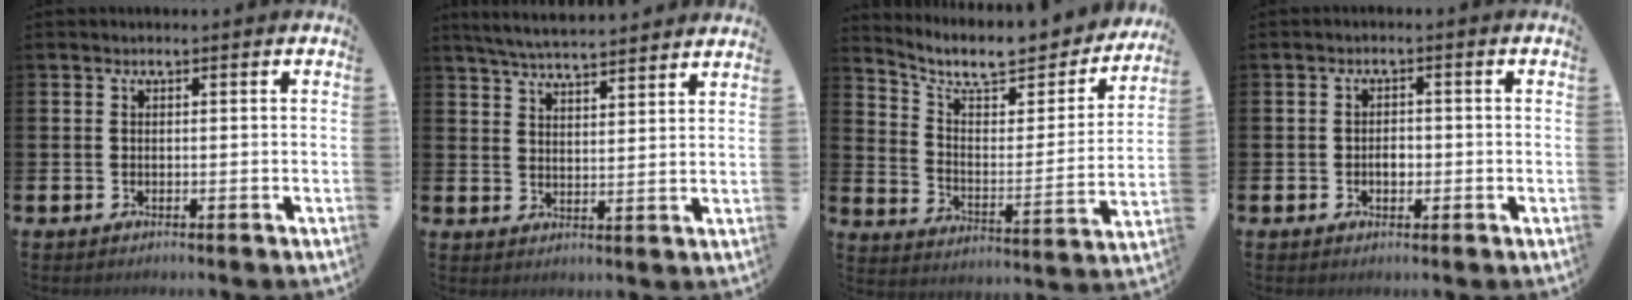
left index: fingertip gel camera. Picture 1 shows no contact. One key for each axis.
{"total": 5.5, "fx": 5.4, "fy": -0.1, "fz": 0.9, "tx": -0.037, "ty": -0.031, "tz": 0.098}
{"total": 8.5, "fx": 7.2, "fy": 3.0, "fz": 3.3, "tx": -0.087, "ty": -0.055, "tz": 0.121}
{"total": 1.8, "fx": -0.3, "fy": 1.2, "fz": 1.3, "tx": -0.013, "ty": 0.001, "tz": -0.010}